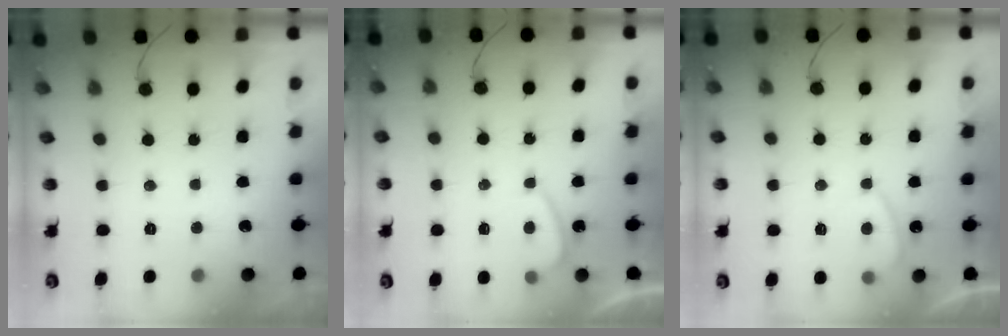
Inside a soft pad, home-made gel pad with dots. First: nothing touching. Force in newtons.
{"total": 1.6, "press": 1.5, "slide": 0.6}
{"total": 2.5, "press": 2.4, "slide": 0.7}